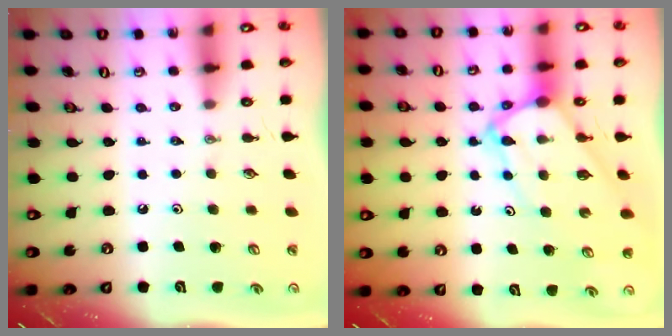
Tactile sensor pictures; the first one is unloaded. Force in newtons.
{"total": 8.5, "press": 8.4, "slide": 0.8}